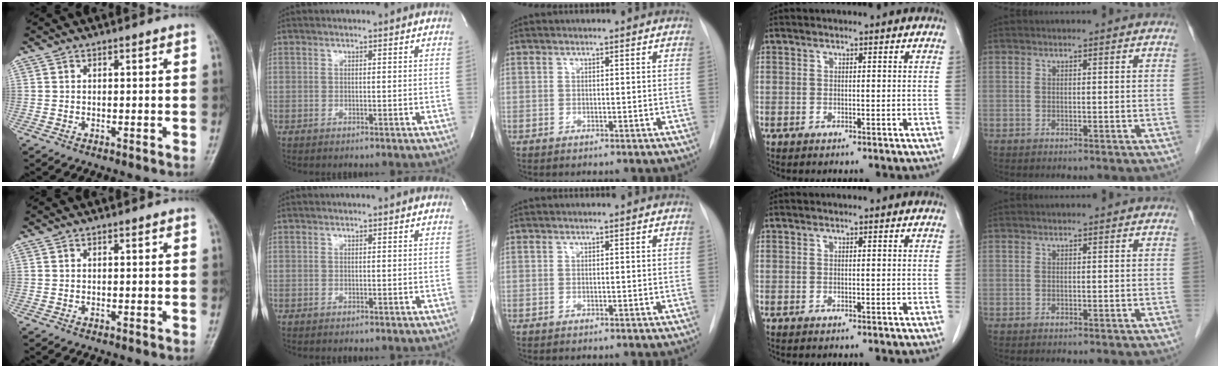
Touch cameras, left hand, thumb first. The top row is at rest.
{}